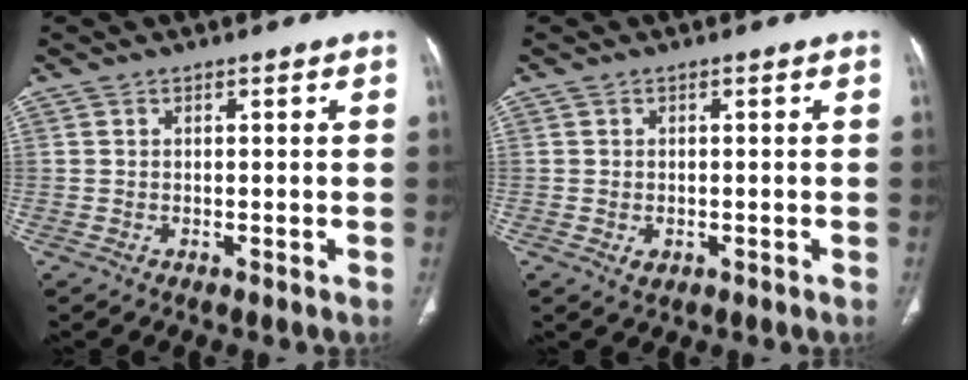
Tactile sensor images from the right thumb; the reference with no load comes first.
{"total": 1.6, "force": [-0.4, 1.3, 1.0], "torque": [-0.011, 0.000, -0.001]}